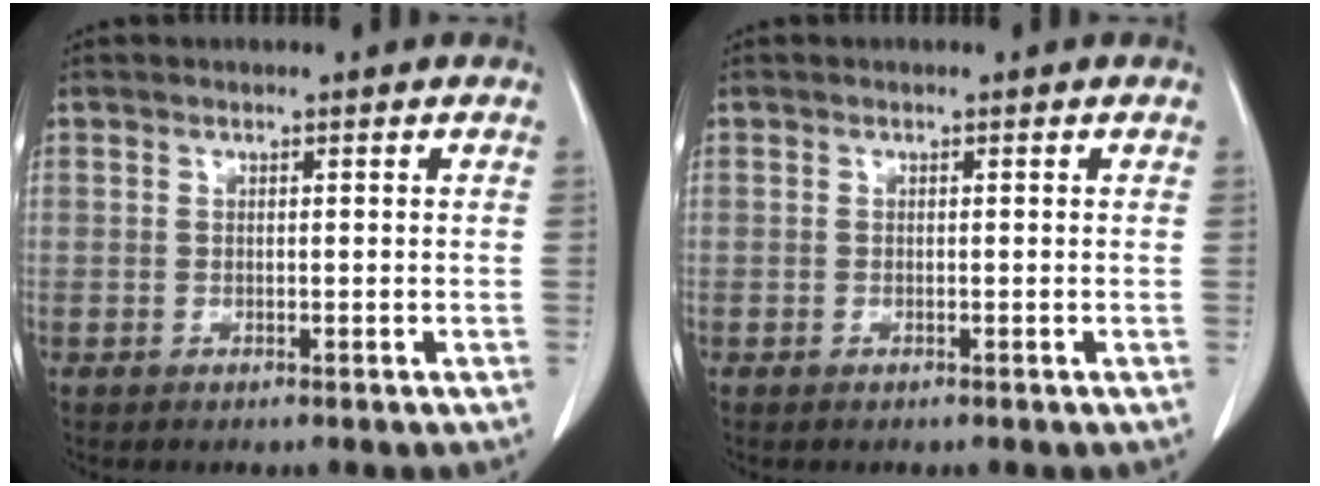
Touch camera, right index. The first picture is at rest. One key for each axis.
{"total": 0.0}